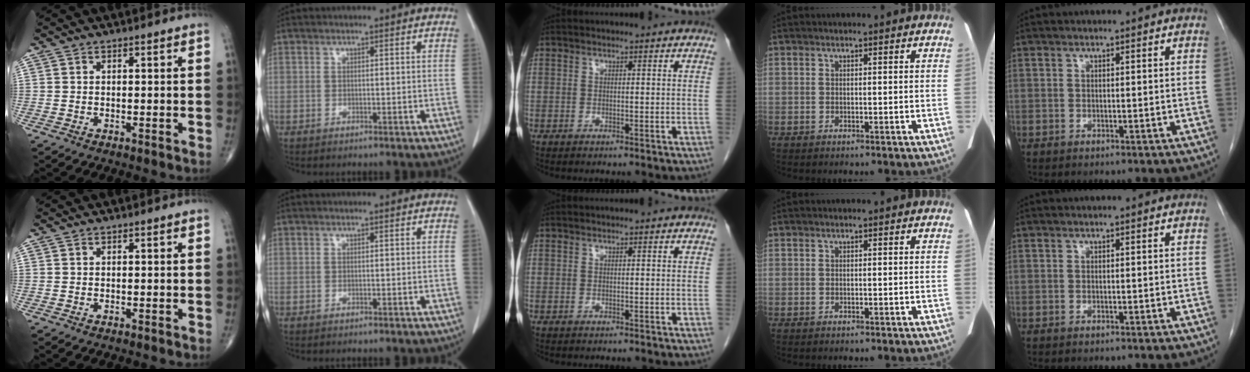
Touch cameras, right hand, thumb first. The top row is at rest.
{}